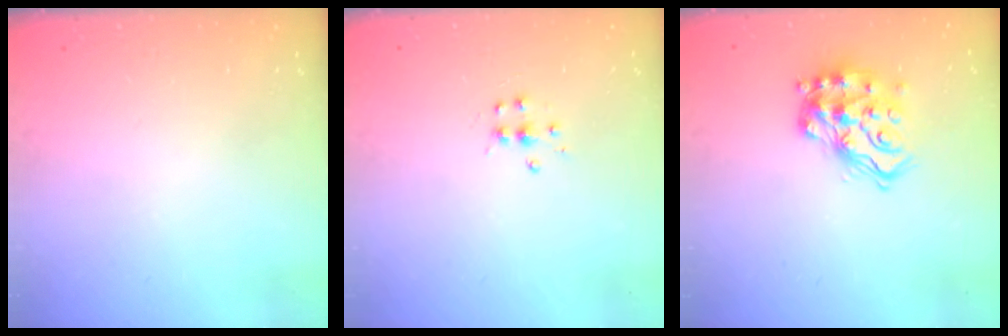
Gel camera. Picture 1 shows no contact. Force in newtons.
{"total": 4.5, "press": 4.5, "slide": 0.4}
{"total": 15.1, "press": 14.9, "slide": 2.0}